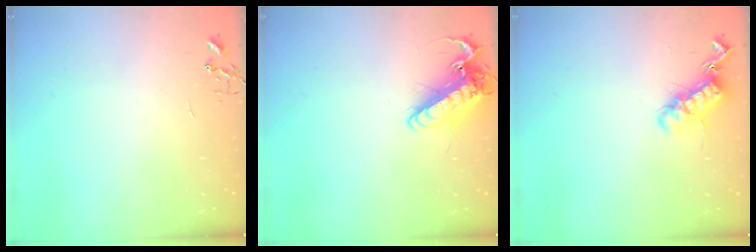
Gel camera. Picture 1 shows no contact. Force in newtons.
{"total": 15.7, "press": 15.5, "slide": 2.4}
{"total": 13.3, "press": 13.3, "slide": 0.3}